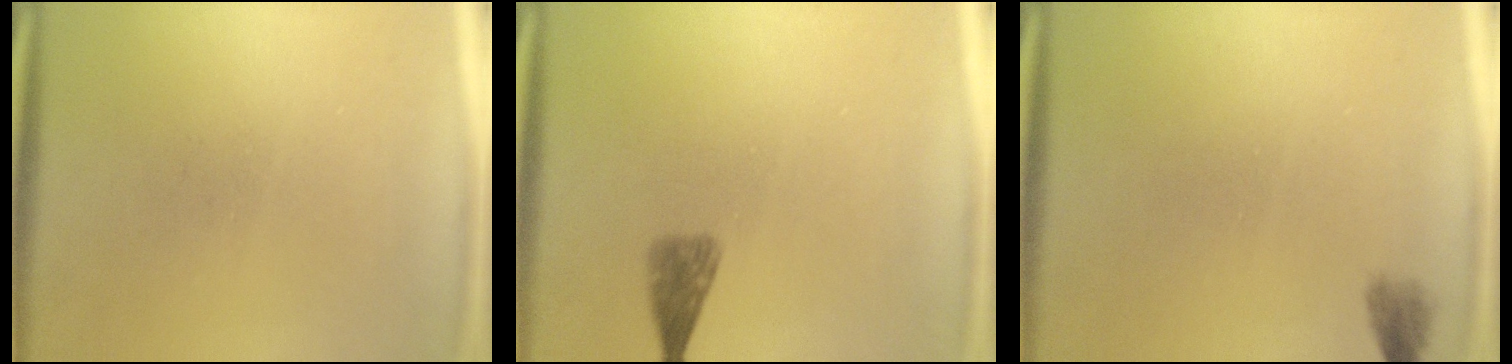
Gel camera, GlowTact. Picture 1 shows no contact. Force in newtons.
{"total": 2.5}
{"total": 1.3}